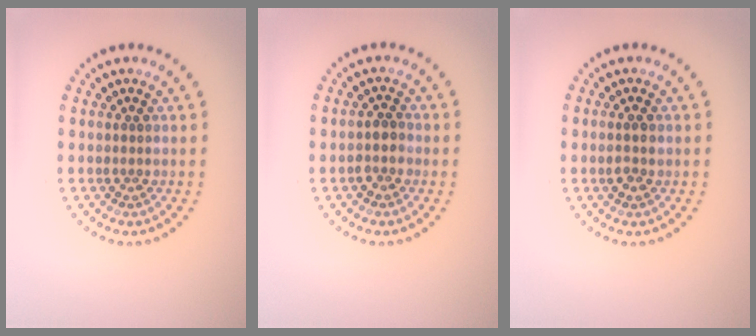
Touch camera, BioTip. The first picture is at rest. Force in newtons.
{"total": 1.7, "press": 1.5, "slide": 0.9}
{"total": 1.5, "press": 1.5, "slide": 0.1}